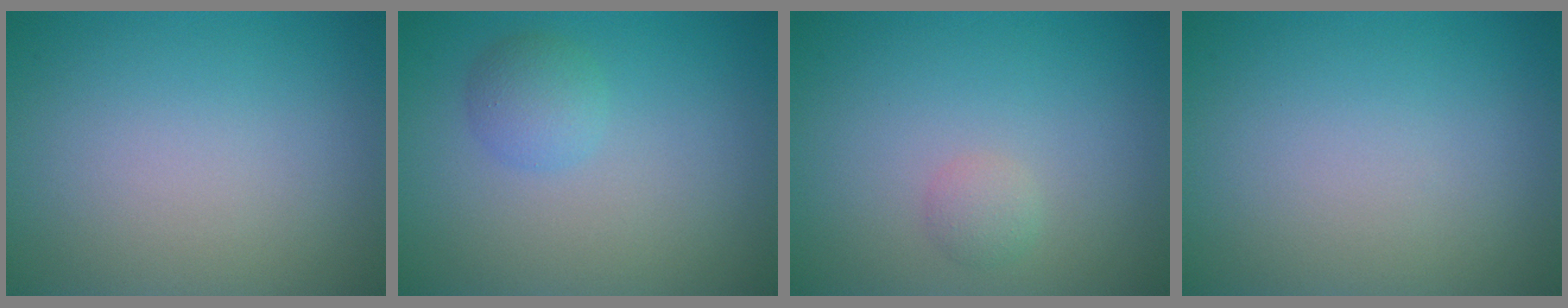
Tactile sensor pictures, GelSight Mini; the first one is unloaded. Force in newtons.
{"total": 2.0, "press": 2.0, "slide": 0.1}
{"total": 1.1, "press": 1.1, "slide": 0.1}
{"total": 0.0}